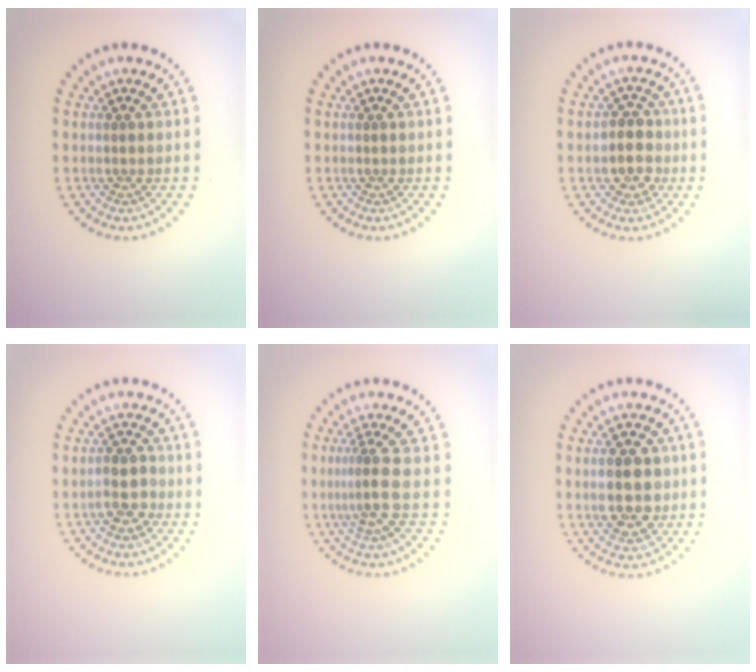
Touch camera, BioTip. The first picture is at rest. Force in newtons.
{"total": 0.0}
{"total": 2.9, "press": 2.7, "slide": 0.9}
{"total": 2.3, "press": 2.2, "slide": 0.6}
{"total": 2.9, "press": 2.0, "slide": 2.0}
{"total": 5.5, "press": 5.5, "slide": 0.4}